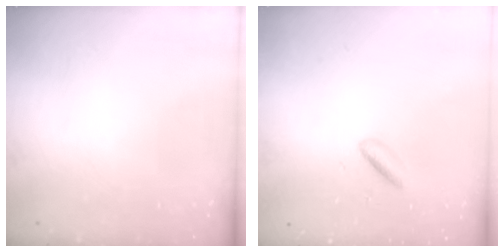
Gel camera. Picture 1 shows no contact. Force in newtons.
{"total": 2.5, "press": 2.3, "slide": 0.9}